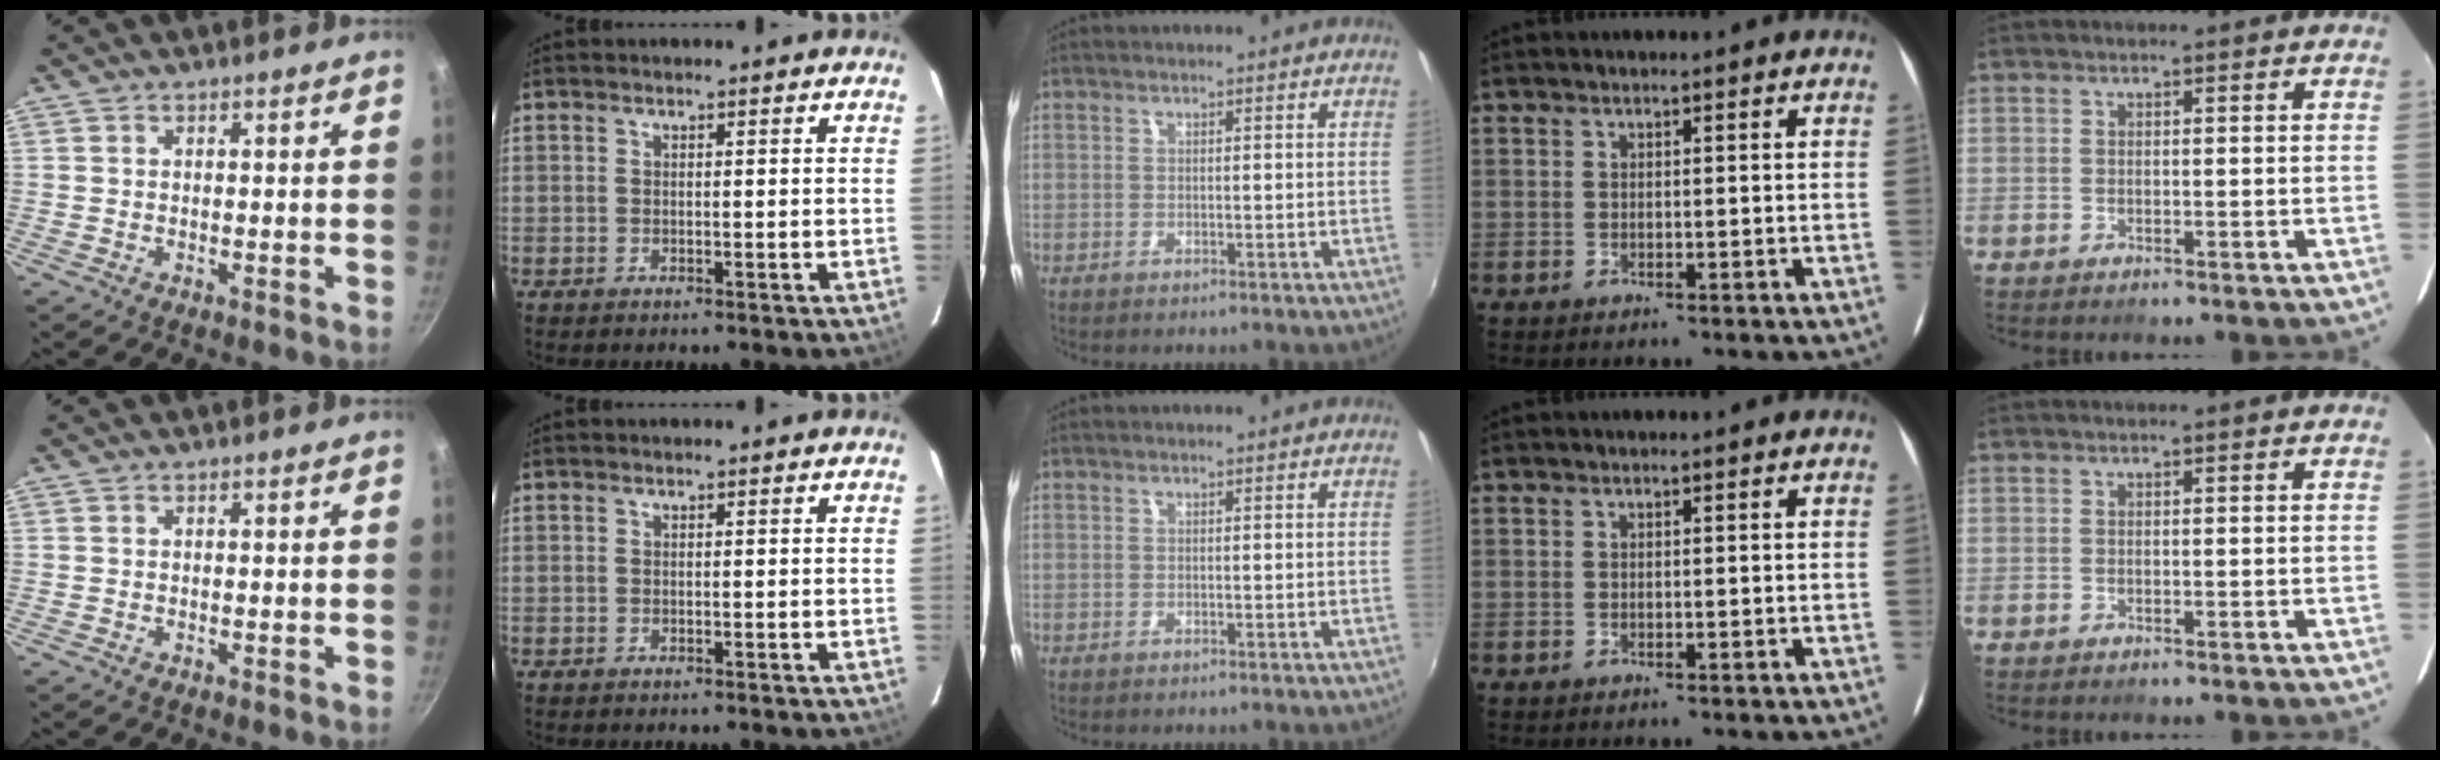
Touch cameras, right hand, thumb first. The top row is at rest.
{}